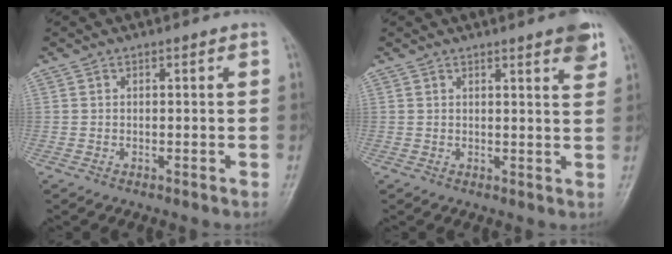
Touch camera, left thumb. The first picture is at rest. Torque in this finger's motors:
{"motor_torque": [0.95, 0.49, 0.75, -0.58, 0.00]}